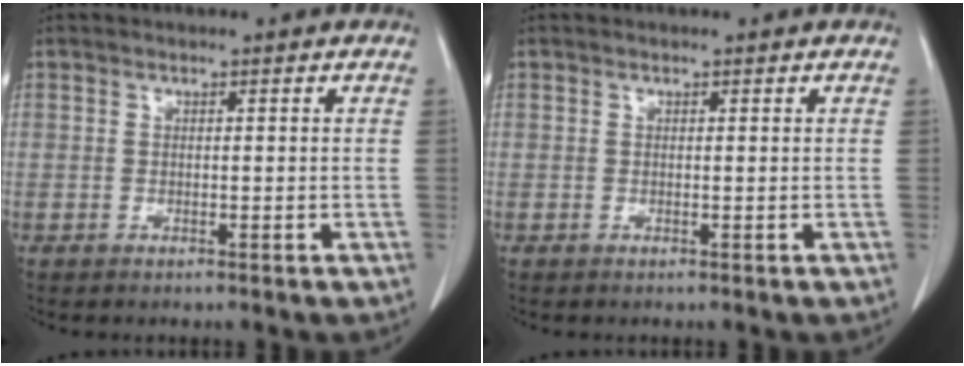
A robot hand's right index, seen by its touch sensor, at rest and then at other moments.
{"total": 0.0}